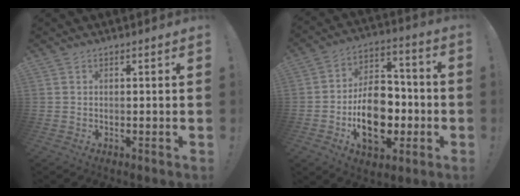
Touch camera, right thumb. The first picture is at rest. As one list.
[{"total": 18.1, "force": [-4.8, 11.9, 12.7], "torque": [-0.199, 0.026, -0.076]}]